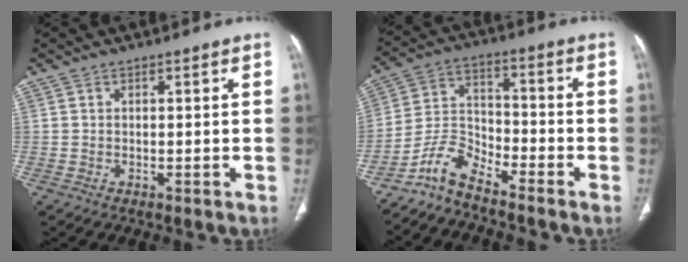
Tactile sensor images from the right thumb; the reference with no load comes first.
{"total": 7.2, "force": [-6.4, 1.9, 2.7], "torque": [-0.055, 0.062, -0.133]}